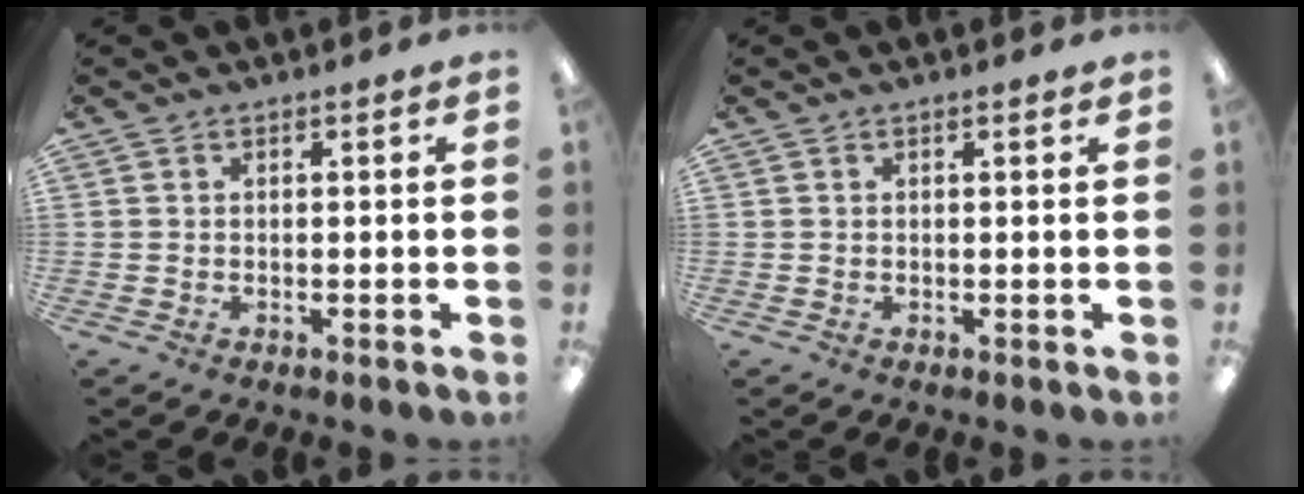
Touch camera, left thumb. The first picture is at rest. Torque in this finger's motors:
{"motor_torque": [0.24, 0.03, -0.48, -0.09, 0.00]}